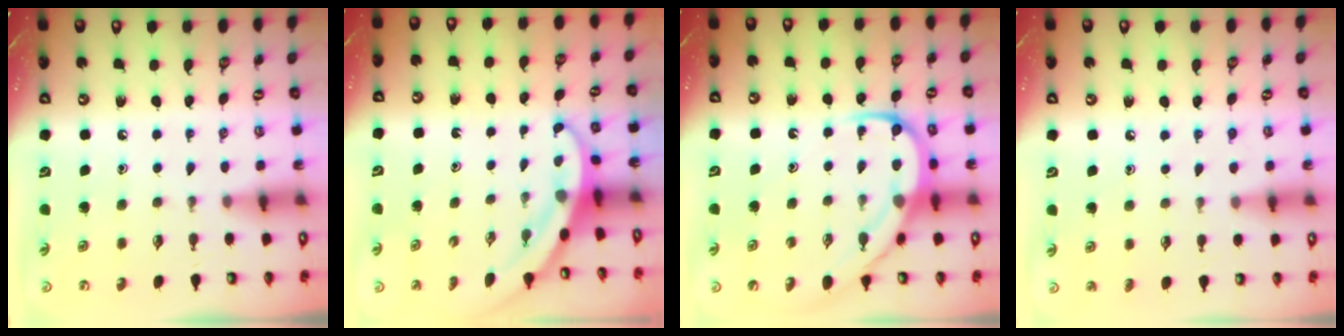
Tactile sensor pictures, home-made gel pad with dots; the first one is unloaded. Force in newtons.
{"total": 3.0, "press": 3.0, "slide": 0.1}
{"total": 10.9, "press": 10.9, "slide": 1.2}
{"total": 5.7, "press": 5.6, "slide": 1.2}